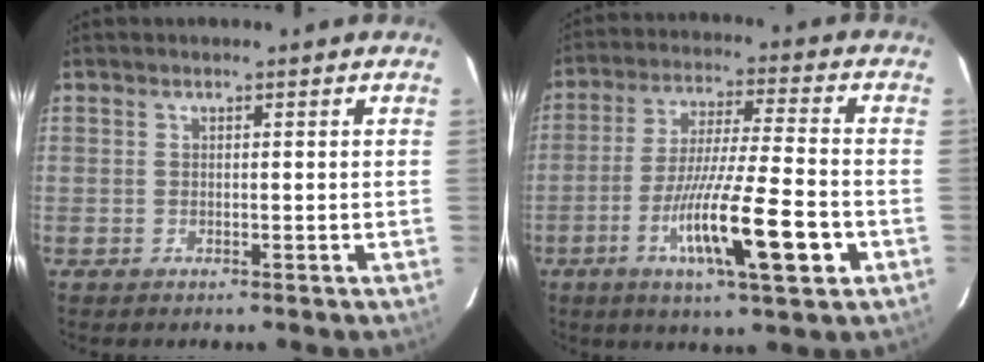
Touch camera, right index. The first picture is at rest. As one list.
[{"total": 15.1, "force": [-5.4, 0.8, 14.1], "torque": [-0.250, -0.019, -0.091]}]